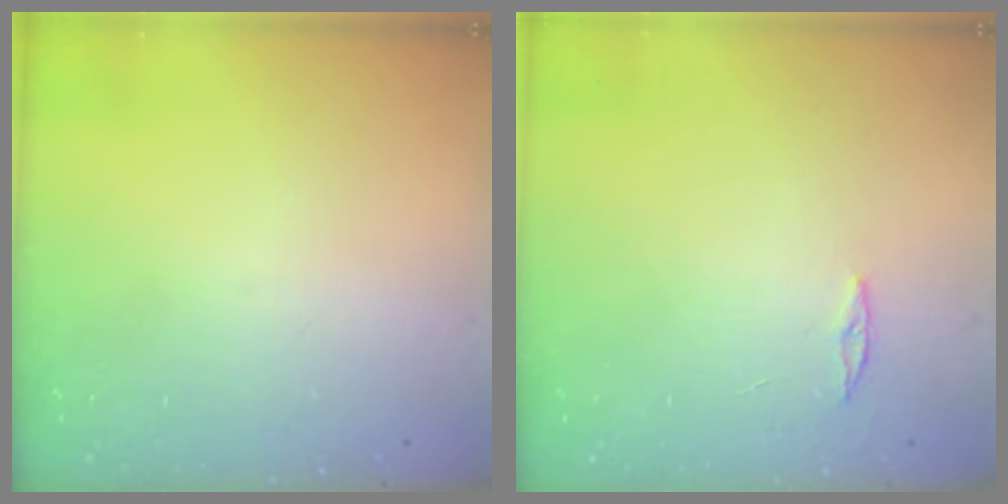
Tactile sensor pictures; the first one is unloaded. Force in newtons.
{"total": 3.0, "press": 2.9, "slide": 0.3}